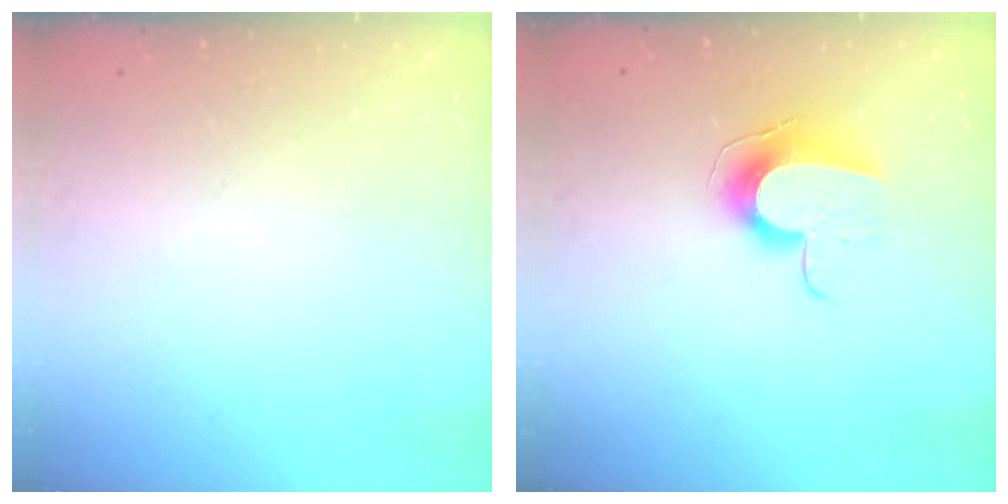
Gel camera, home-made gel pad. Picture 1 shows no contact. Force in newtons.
{"total": 9.9, "press": 9.9, "slide": 0.3}